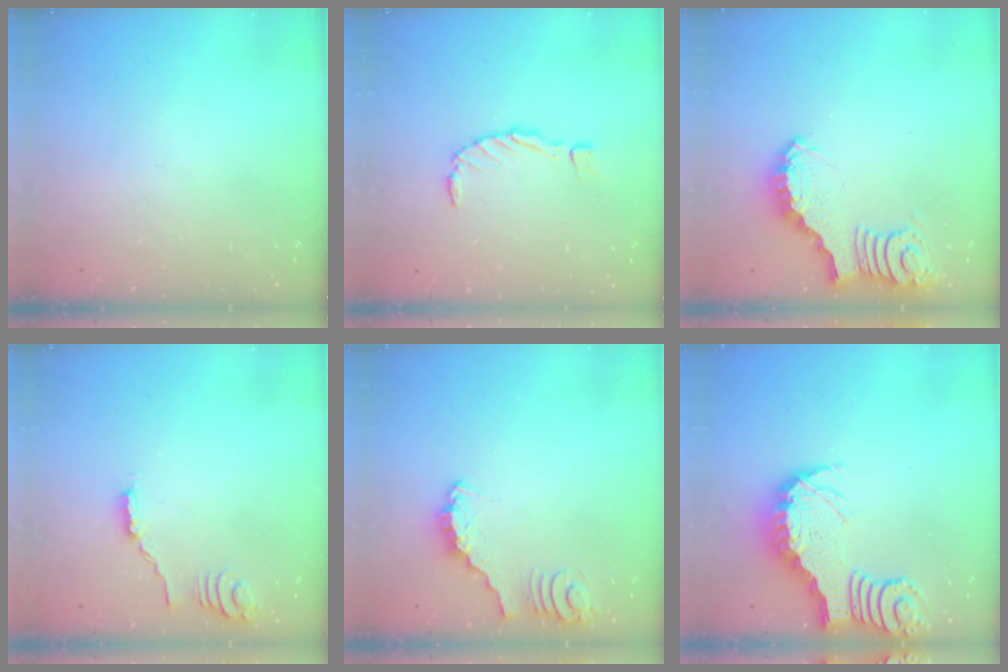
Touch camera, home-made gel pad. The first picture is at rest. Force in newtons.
{"total": 0.0}
{"total": 3.3, "press": 3.2, "slide": 0.7}
{"total": 1.6, "press": 1.6, "slide": 0.4}
{"total": 2.7, "press": 2.7, "slide": 0.1}
{"total": 3.3, "press": 3.2, "slide": 0.5}